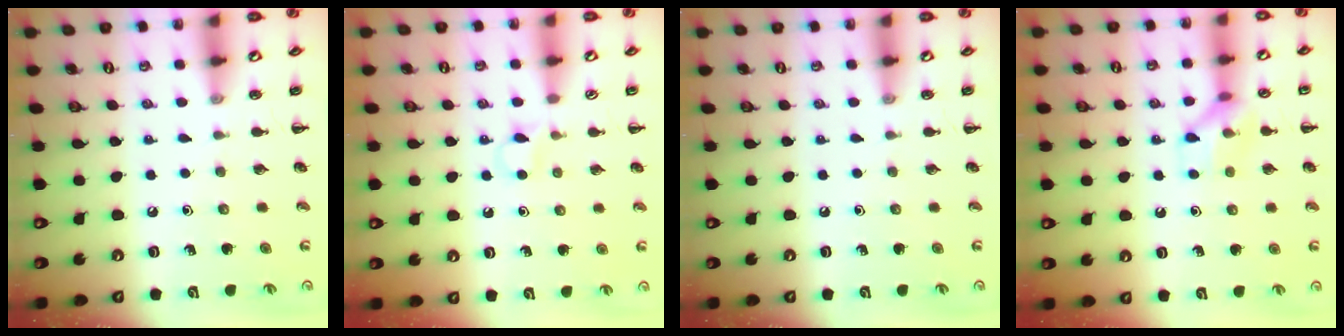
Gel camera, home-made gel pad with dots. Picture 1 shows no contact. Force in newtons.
{"total": 3.6, "press": 3.4, "slide": 1.3}
{"total": 0.0}
{"total": 8.3, "press": 8.3, "slide": 0.8}